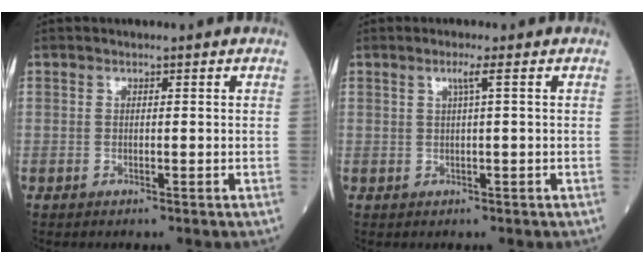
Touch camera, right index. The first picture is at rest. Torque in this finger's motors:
{"motor_torque": [0.10, 0.07, 0.13, 0.05]}